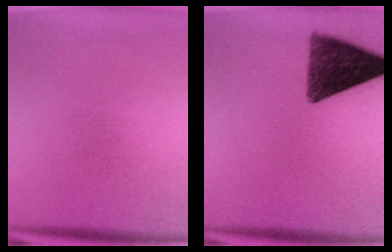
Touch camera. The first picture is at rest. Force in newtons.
{"total": 11.2}